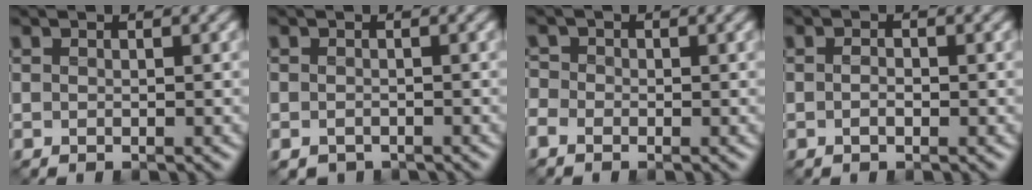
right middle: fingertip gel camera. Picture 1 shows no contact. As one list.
[{"total": 1.1, "force": [-0.9, 0.6, 0.2], "torque": [-0.003, -0.010, -0.019]}, {"total": 1.9, "force": [-1.1, 1.5, 0.6], "torque": [-0.012, -0.003, -0.028]}, {"total": 1.1, "force": [-0.4, 0.6, 0.8], "torque": [-0.019, -0.001, -0.012]}]